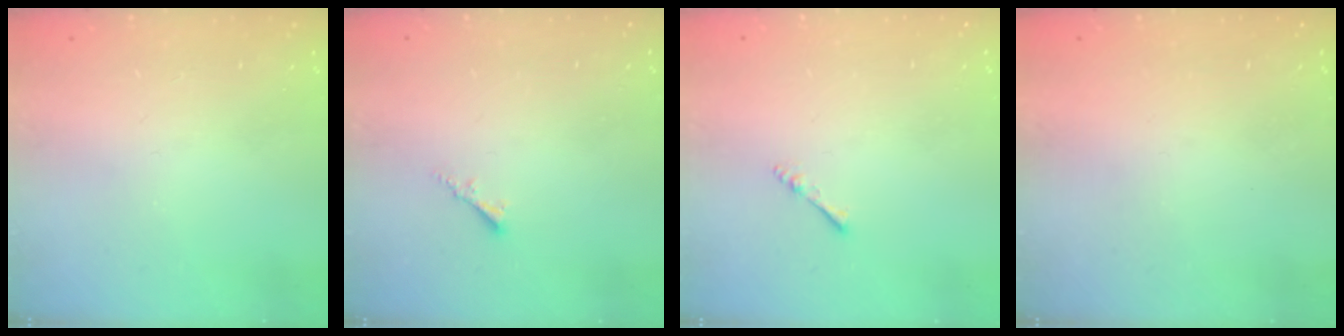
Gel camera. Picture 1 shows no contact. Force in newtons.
{"total": 1.8, "press": 1.7, "slide": 0.5}
{"total": 2.4, "press": 2.3, "slide": 0.5}
{"total": 0.8, "press": 0.7, "slide": 0.3}